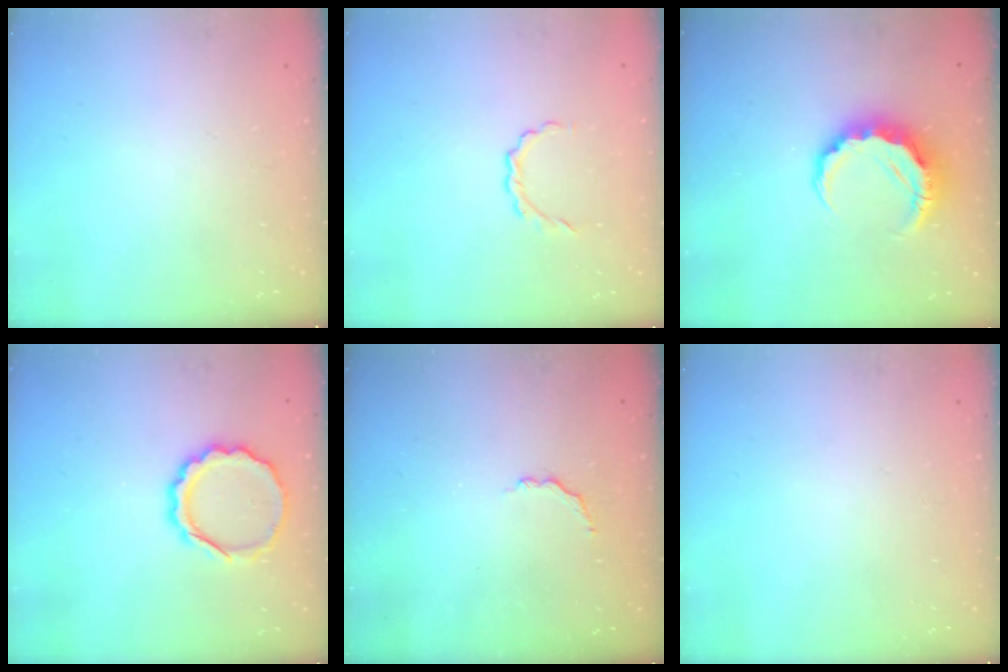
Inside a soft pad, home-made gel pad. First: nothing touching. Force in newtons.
{"total": 3.0, "press": 2.8, "slide": 0.9}
{"total": 8.1, "press": 7.9, "slide": 1.4}
{"total": 10.7, "press": 10.6, "slide": 1.9}
{"total": 2.6, "press": 2.4, "slide": 1.0}
{"total": 0.0}